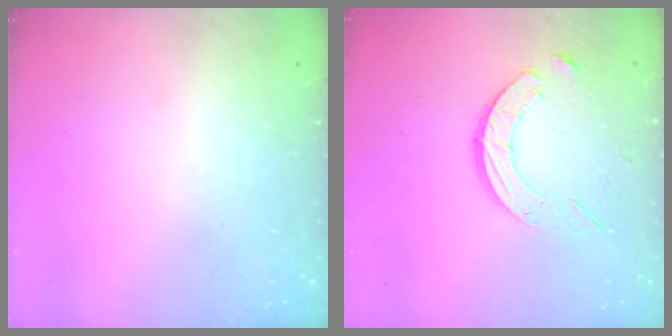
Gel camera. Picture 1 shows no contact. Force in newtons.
{"total": 9.8, "press": 9.8, "slide": 0.9}